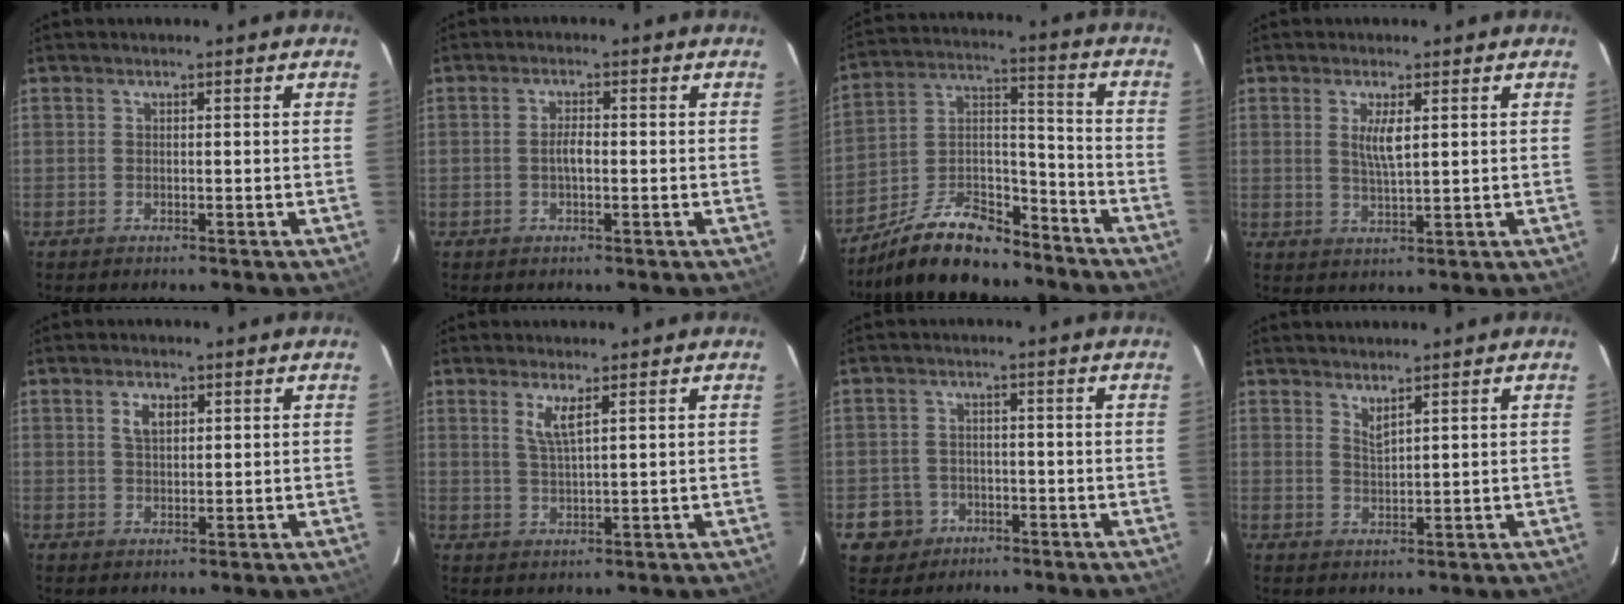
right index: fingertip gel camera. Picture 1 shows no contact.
{"total": 2.3, "force": [-0.4, 0.7, 2.1], "torque": [-0.041, 0.004, -0.009]}
{"total": 15.9, "force": [-12.4, 6.4, 7.6], "torque": [-0.159, 0.031, -0.208]}
{"total": 3.8, "force": [1.0, 0.9, 3.5], "torque": [-0.067, -0.004, 0.020]}
{"total": 3.4, "force": [1.4, 1.8, 2.4], "torque": [-0.045, 0.006, 0.025]}
{"total": 3.7, "force": [1.9, 0.3, 3.2], "torque": [-0.064, -0.005, 0.037]}
{"total": 5.8, "force": [-2.5, 5.2, 0.6], "torque": [-0.029, 0.022, -0.035]}
{"total": 2.3, "force": [2.0, 0.1, 1.2], "torque": [-0.023, -0.002, 0.033]}